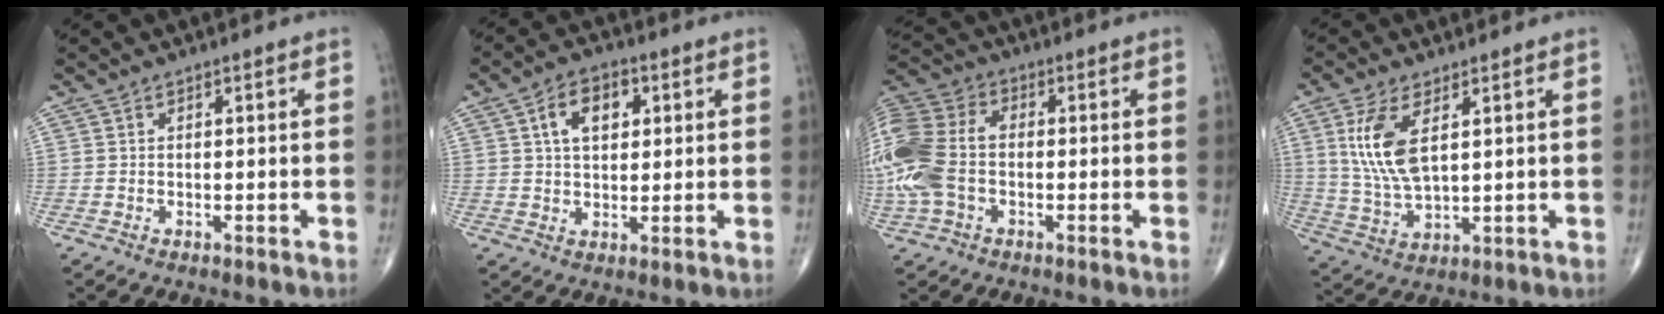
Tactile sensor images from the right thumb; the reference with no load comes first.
{"total": 7.8, "force": [2.4, 4.9, 5.5], "torque": [-0.070, 0.002, 0.035]}
{"total": 16.0, "force": [-1.8, 10.5, 11.9], "torque": [-0.298, 0.025, -0.038]}
{"total": 10.7, "force": [3.4, 4.8, 9.0], "torque": [-0.191, -0.015, 0.076]}